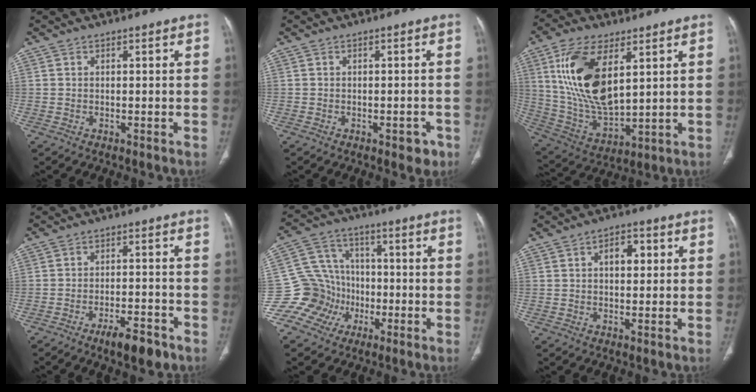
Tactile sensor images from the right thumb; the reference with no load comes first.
{"total": 2.8, "force": [-1.6, 1.5, 1.8], "torque": [-0.006, 0.007, -0.016]}
{"total": 18.5, "force": [6.2, 8.9, 15.0], "torque": [-0.282, -0.024, 0.130]}
{"total": 7.0, "force": [-4.7, 2.2, 4.8], "torque": [-0.070, 0.022, -0.069]}
{"total": 13.0, "force": [-4.4, 11.7, 3.6], "torque": [-0.032, 0.052, -0.076]}
{"total": 5.1, "force": [1.4, 3.0, 3.9], "torque": [-0.040, 0.008, 0.019]}